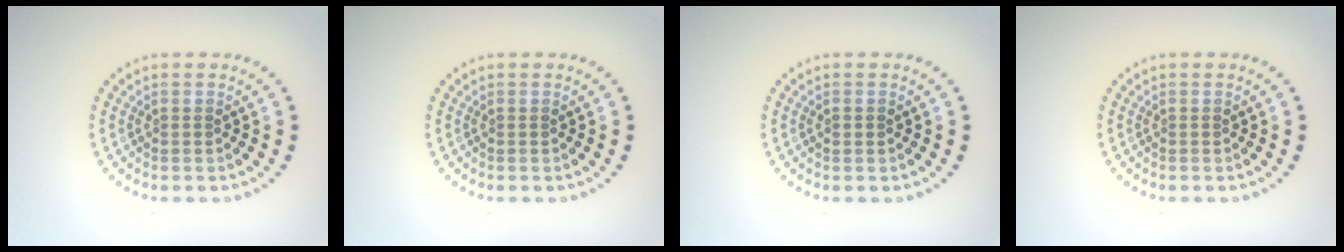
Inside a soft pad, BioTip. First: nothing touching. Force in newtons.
{"total": 0.0}
{"total": 0.8, "press": 0.8, "slide": 0.1}
{"total": 0.0}